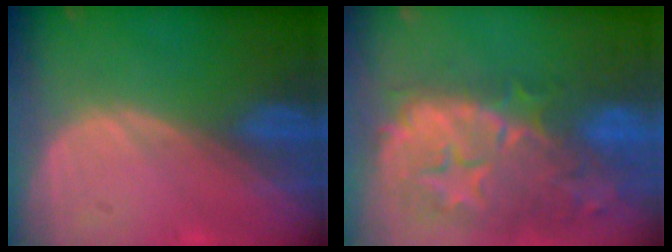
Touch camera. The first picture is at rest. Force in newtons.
{"total": 13.1, "press": 11.7, "slide": 6.0}